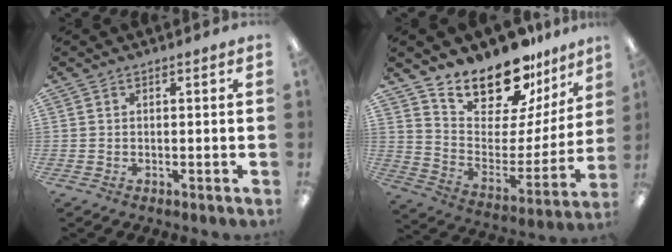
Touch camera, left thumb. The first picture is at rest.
{"total": 18.5, "force": [16.5, 6.6, 5.4], "torque": [-0.098, -0.140, 0.290]}